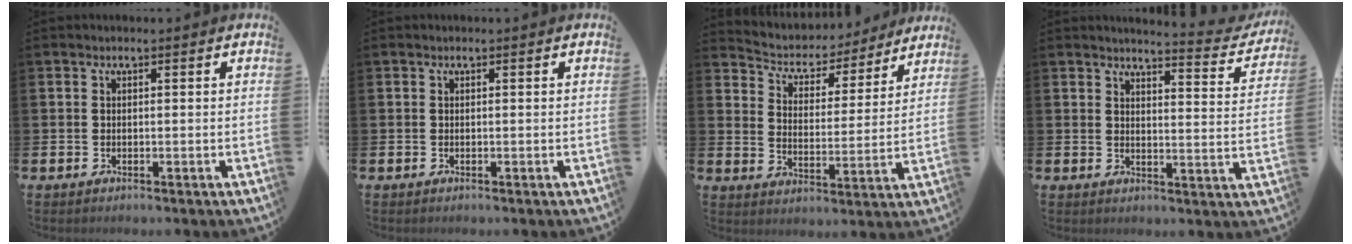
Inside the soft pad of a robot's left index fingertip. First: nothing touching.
{"total": 0.0}
{"total": 5.1, "force": [4.7, 1.8, 0.4], "torque": [-0.039, -0.040, 0.076]}
{"total": 3.7, "force": [3.6, 0.0, 0.6], "torque": [-0.012, -0.035, 0.055]}